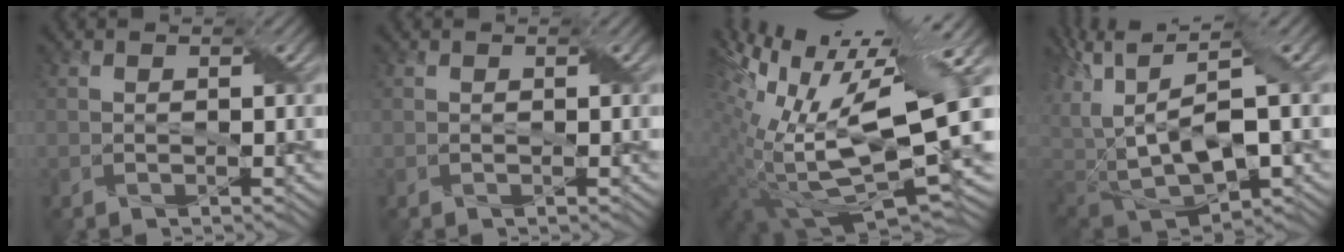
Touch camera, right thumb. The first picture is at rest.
{"total": 0.0}
{"total": 17.4, "force": [4.9, 6.2, 15.5], "torque": [-0.290, -0.001, 0.100]}
{"total": 14.2, "force": [-0.9, 6.6, 12.5], "torque": [-0.271, -0.017, 0.009]}